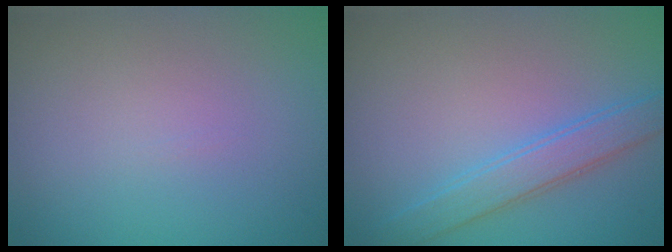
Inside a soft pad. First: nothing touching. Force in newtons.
{"total": 2.8, "press": 2.8, "slide": 0.1}